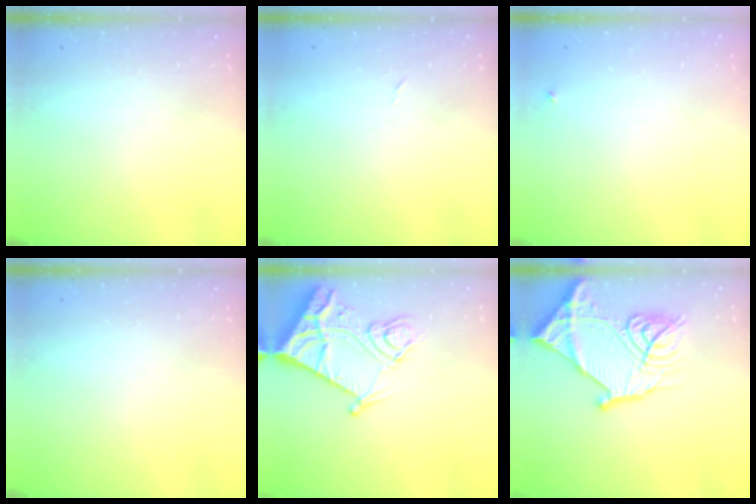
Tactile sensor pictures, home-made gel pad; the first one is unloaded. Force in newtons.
{"total": 2.4, "press": 2.4, "slide": 0.4}
{"total": 3.5, "press": 3.4, "slide": 0.5}
{"total": 0.0}
{"total": 13.7, "press": 13.7, "slide": 1.4}
{"total": 21.2, "press": 21.1, "slide": 1.9}